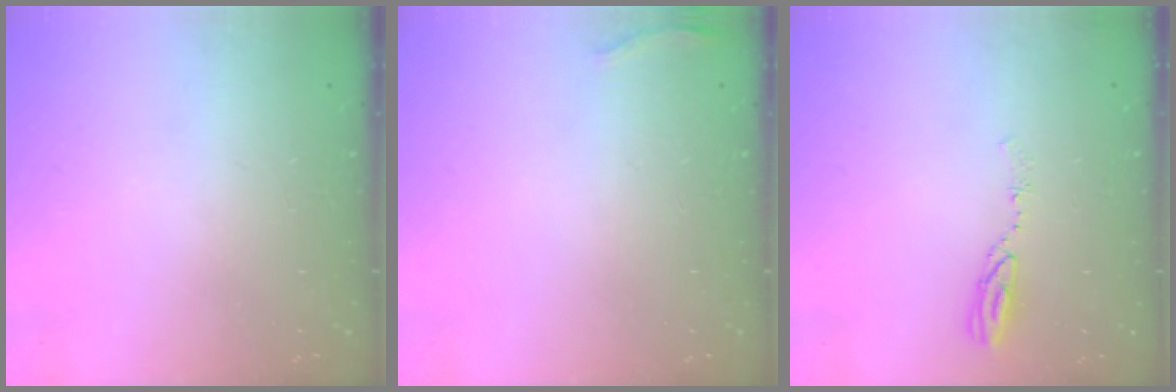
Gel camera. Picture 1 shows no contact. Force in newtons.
{"total": 7.3, "press": 5.5, "slide": 4.8}
{"total": 5.2, "press": 5.1, "slide": 0.4}